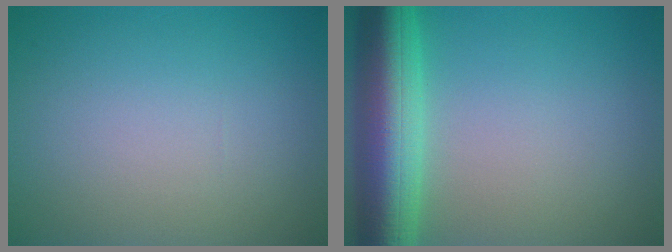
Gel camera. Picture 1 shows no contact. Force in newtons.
{"total": 8.9, "press": 8.9, "slide": 0.3}